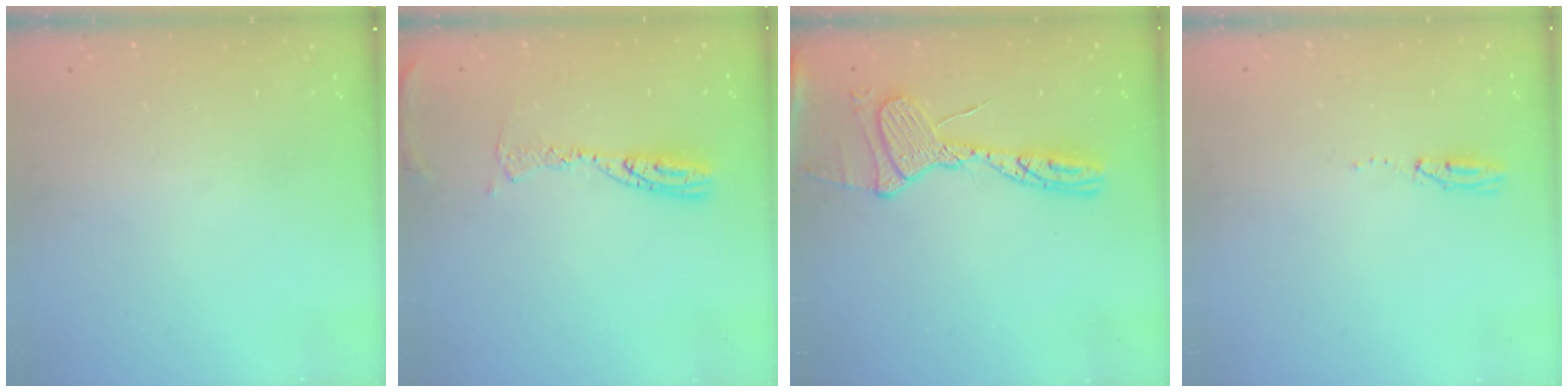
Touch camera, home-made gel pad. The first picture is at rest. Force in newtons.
{"total": 9.5, "press": 9.4, "slide": 0.9}
{"total": 15.7, "press": 15.6, "slide": 1.4}
{"total": 3.5, "press": 2.9, "slide": 2.0}